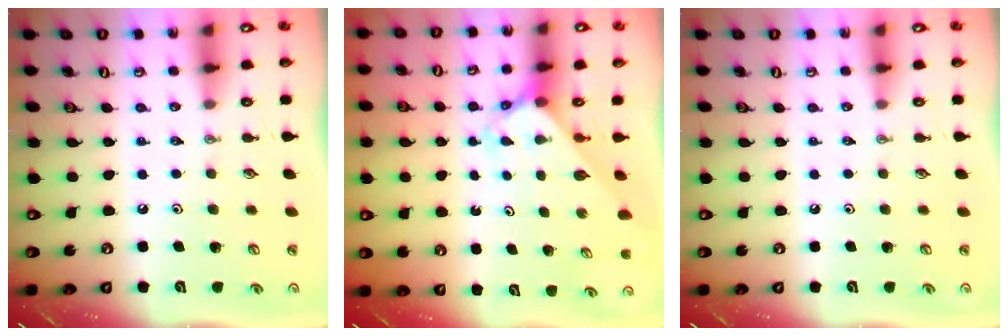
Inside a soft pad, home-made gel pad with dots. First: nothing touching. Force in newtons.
{"total": 2.7, "press": 2.7, "slide": 0.2}
{"total": 0.0}